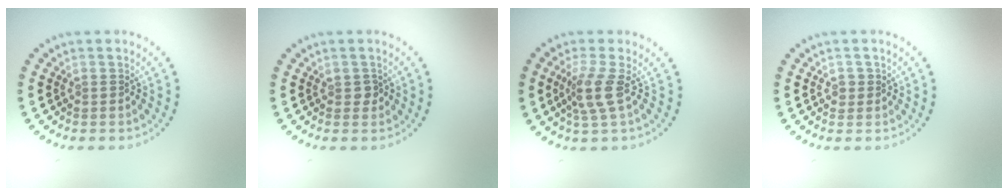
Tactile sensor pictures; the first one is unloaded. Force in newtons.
{"total": 0.8, "press": 0.8, "slide": 0.2}
{"total": 2.7, "press": 2.1, "slide": 1.8}
{"total": 0.9, "press": 0.8, "slide": 0.3}